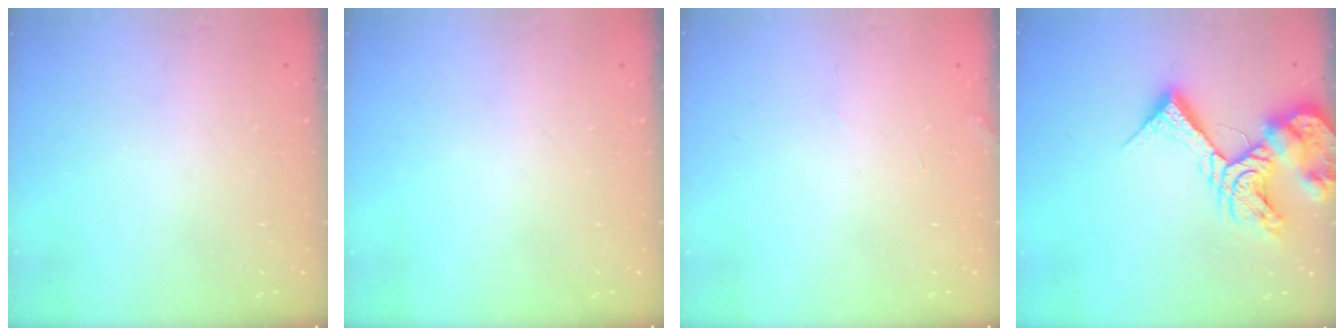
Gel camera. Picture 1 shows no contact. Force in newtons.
{"total": 0.0}
{"total": 1.9, "press": 1.9, "slide": 0.2}
{"total": 15.1, "press": 14.9, "slide": 1.9}